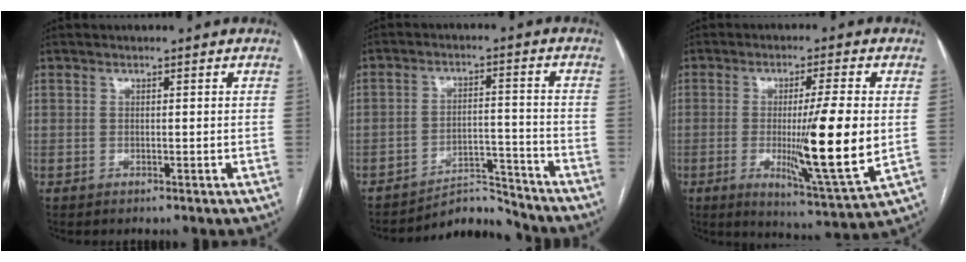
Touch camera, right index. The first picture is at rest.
{"total": 6.0, "force": [-5.8, 0.7, -1.2], "torque": [0.031, 0.029, -0.091]}
{"total": 14.3, "force": [-1.0, 0.0, 14.2], "torque": [-0.229, -0.033, -0.017]}